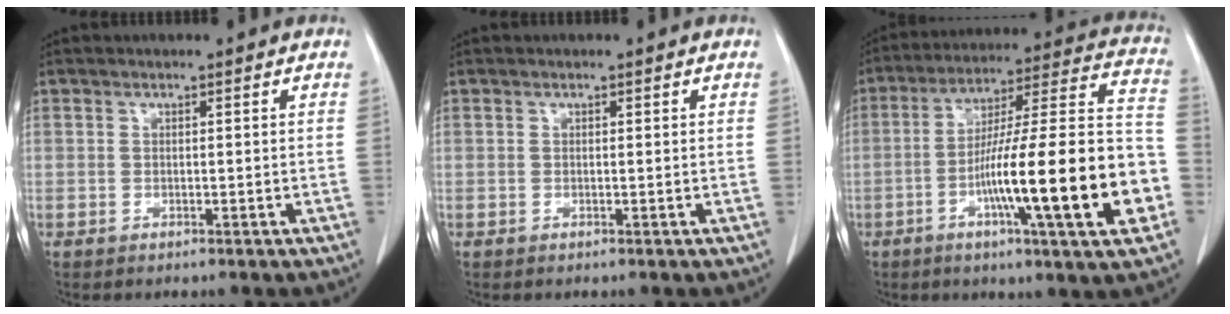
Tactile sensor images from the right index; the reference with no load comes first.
{"total": 0.0}
{"total": 23.1, "force": [-6.9, 1.0, 22.0], "torque": [-0.304, 0.004, -0.108]}